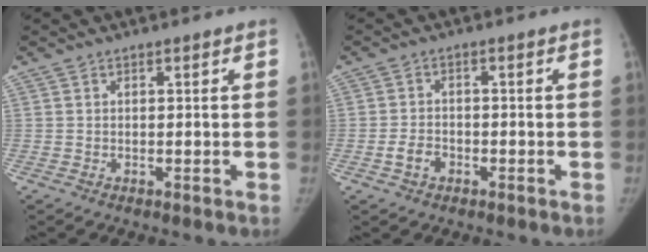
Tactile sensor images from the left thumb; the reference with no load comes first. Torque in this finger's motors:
{"motor_torque": [-0.06, 0.08, 0.04, 0.07, 0.00]}